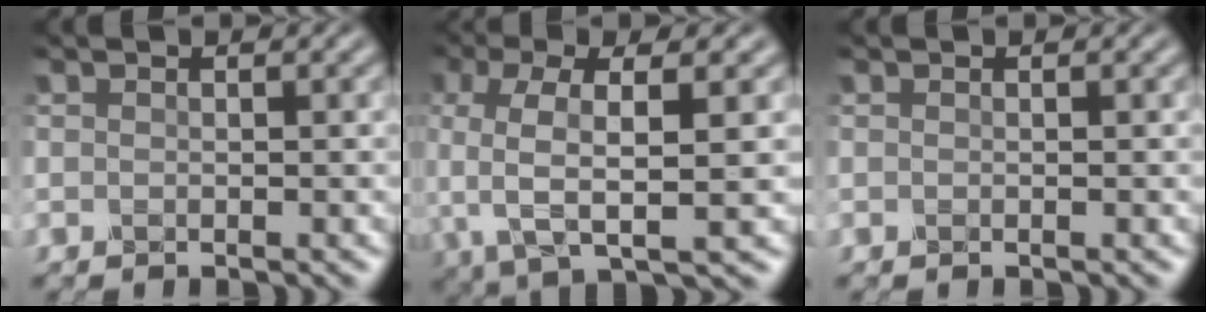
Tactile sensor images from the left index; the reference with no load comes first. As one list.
[{"total": 6.7, "force": [-0.5, 2.3, 6.3], "torque": [-0.135, -0.002, -0.015]}, {"total": 0.0}]